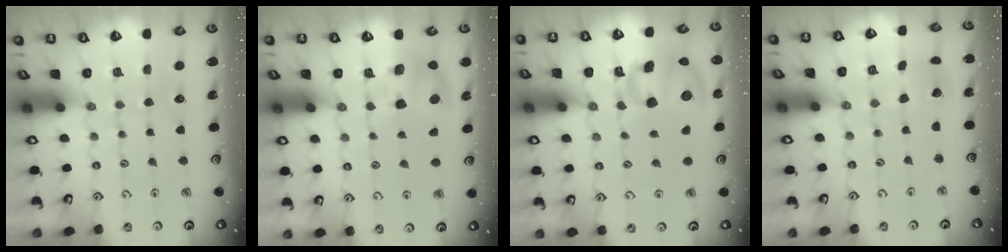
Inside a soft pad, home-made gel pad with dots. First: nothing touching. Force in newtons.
{"total": 7.6, "press": 7.5, "slide": 1.1}
{"total": 13.1, "press": 13.1, "slide": 1.0}
{"total": 3.6, "press": 3.5, "slide": 0.4}